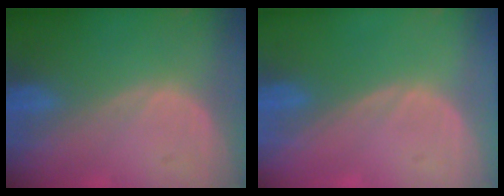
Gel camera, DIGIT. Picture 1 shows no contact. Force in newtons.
{"total": 0.0}